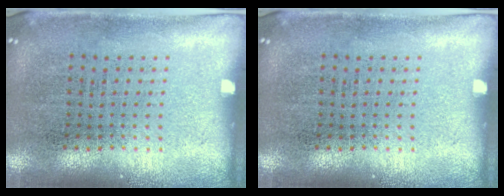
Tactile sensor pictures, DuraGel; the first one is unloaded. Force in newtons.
{"total": 0.0}